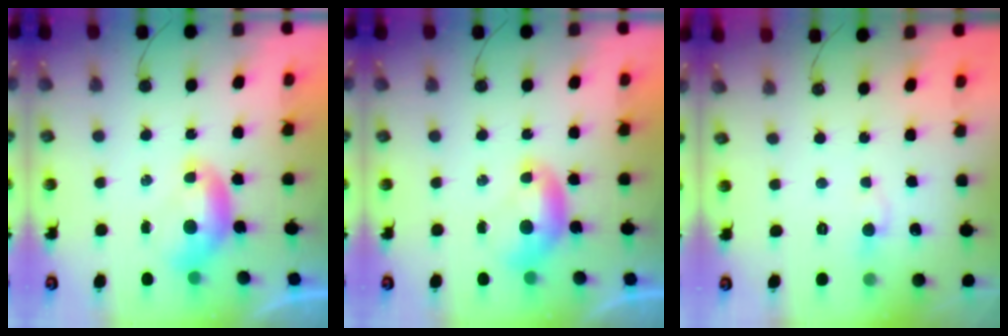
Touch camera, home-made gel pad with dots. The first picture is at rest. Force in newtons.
{"total": 0.0}
{"total": 1.5, "press": 1.4, "slide": 0.7}